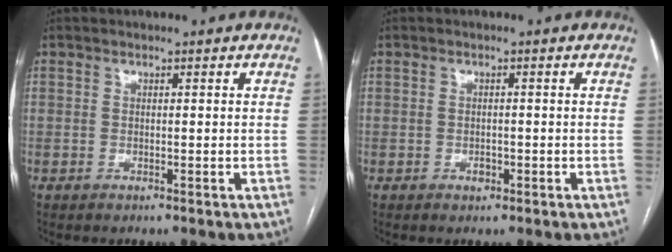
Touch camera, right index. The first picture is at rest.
{"total": 1.3, "force": [-0.5, 0.9, 0.8], "torque": [-0.013, 0.002, -0.005]}